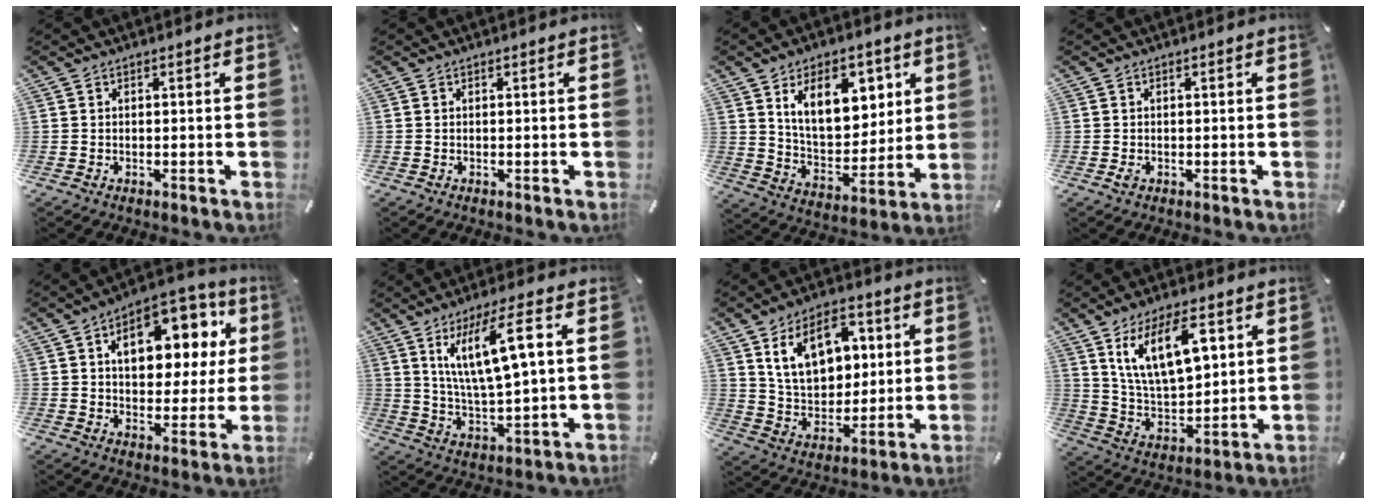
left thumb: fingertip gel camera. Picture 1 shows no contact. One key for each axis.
{"total": 0.0}
{"total": 14.9, "fx": 7.4, "fy": 9.2, "fz": 9.1, "tx": -0.143, "ty": -0.022, "tz": 0.132}
{"total": 1.3, "fx": -0.2, "fy": 0.7, "fz": 1.1, "tx": -0.020, "ty": 0.000, "tz": -0.004}
{"total": 16.2, "fx": 5.7, "fy": 10.1, "fz": 11.3, "tx": -0.158, "ty": -0.018, "tz": 0.095}
{"total": 13.9, "fx": 5.7, "fy": 3.3, "fz": 12.2, "tx": -0.247, "ty": 0.000, "tz": 0.092}
{"total": 15.0, "fx": 6.2, "fy": 10.3, "fz": 9.0, "tx": -0.151, "ty": -0.007, "tz": 0.118}
{"total": 16.4, "fx": 8.0, "fy": 8.2, "fz": 11.8, "tx": -0.218, "ty": -0.020, "tz": 0.137}